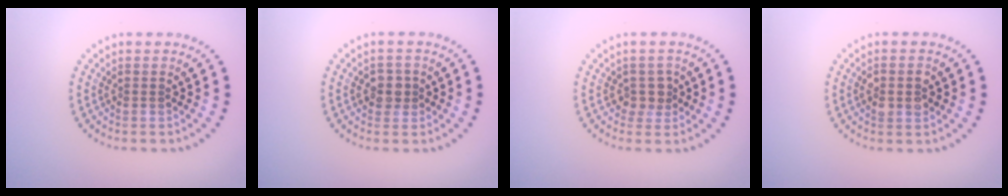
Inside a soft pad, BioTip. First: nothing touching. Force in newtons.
{"total": 1.9, "press": 1.8, "slide": 0.7}
{"total": 1.8, "press": 1.5, "slide": 1.1}
{"total": 2.4, "press": 2.4, "slide": 0.2}